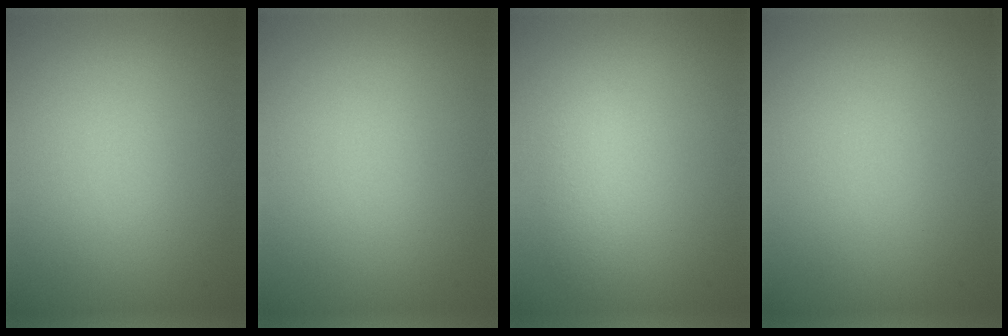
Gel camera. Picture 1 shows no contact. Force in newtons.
{"total": 0.0}
{"total": 1.8, "press": 1.8, "slide": 0.0}
{"total": 0.0}